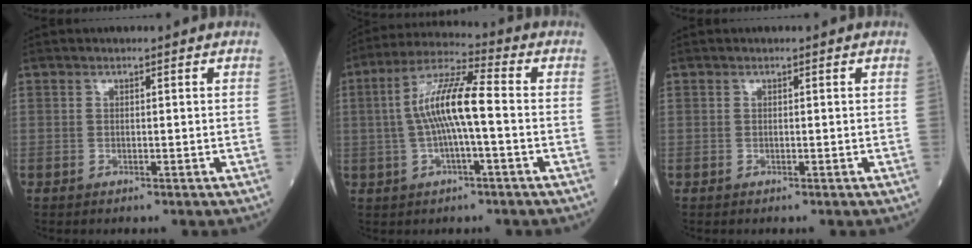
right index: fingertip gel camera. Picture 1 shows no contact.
{"total": 10.1, "force": [-0.4, 1.4, 10.0], "torque": [-0.194, 0.021, -0.011]}
{"total": 0.0}